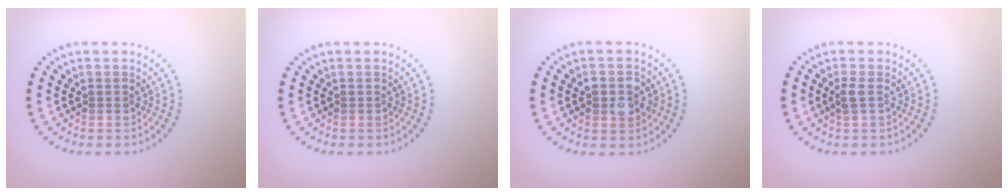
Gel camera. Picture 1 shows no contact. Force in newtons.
{"total": 0.0}
{"total": 2.7, "press": 2.7, "slide": 0.1}
{"total": 1.0, "press": 0.9, "slide": 0.3}